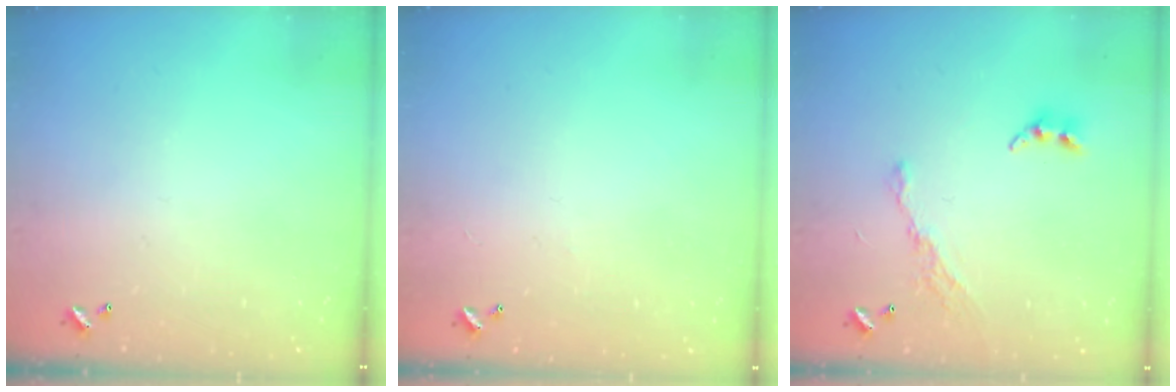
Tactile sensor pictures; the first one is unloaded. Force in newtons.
{"total": 0.6, "press": 0.2, "slide": 0.6}
{"total": 8.2, "press": 8.2, "slide": 0.9}